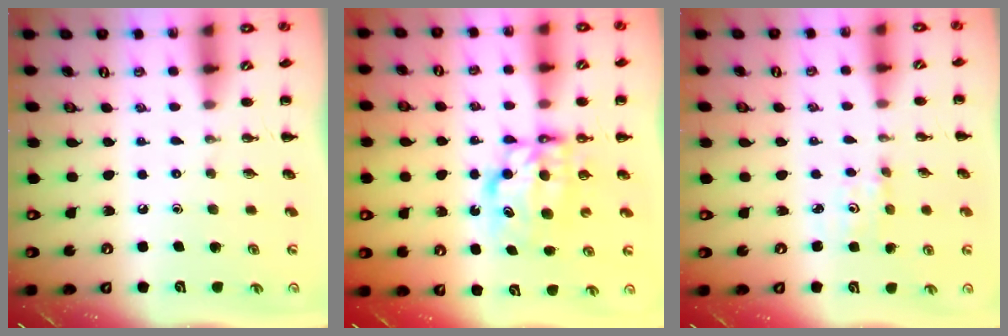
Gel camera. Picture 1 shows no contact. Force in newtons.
{"total": 7.3, "press": 7.2, "slide": 1.0}
{"total": 1.8, "press": 1.7, "slide": 0.6}